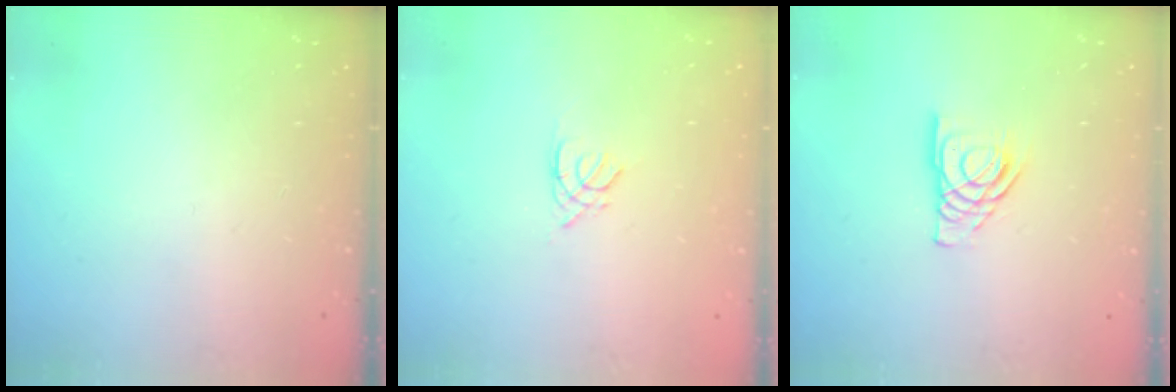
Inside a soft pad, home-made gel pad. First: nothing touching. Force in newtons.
{"total": 1.3, "press": 1.3, "slide": 0.3}
{"total": 7.9, "press": 7.9, "slide": 0.8}